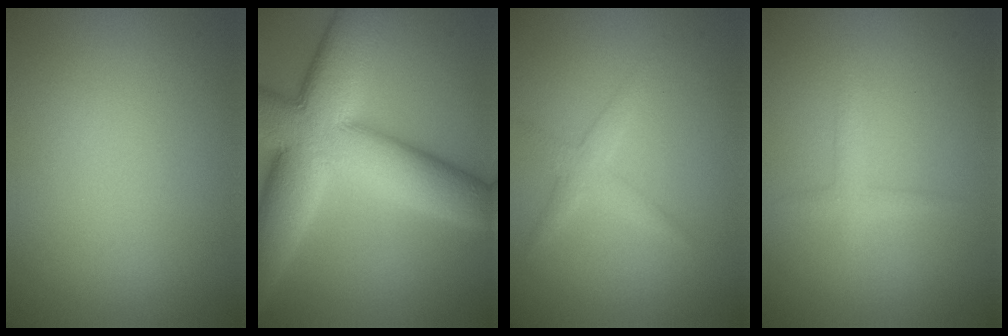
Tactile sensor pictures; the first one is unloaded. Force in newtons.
{"total": 14.4, "press": 14.3, "slide": 1.2}
{"total": 1.9, "press": 1.9, "slide": 0.1}
{"total": 1.3, "press": 1.3, "slide": 0.1}